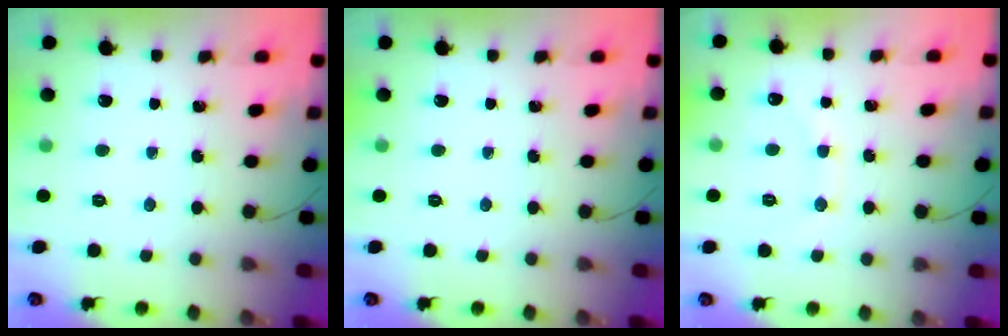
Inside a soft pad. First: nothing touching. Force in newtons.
{"total": 0.0}
{"total": 7.1, "press": 6.8, "slide": 1.8}